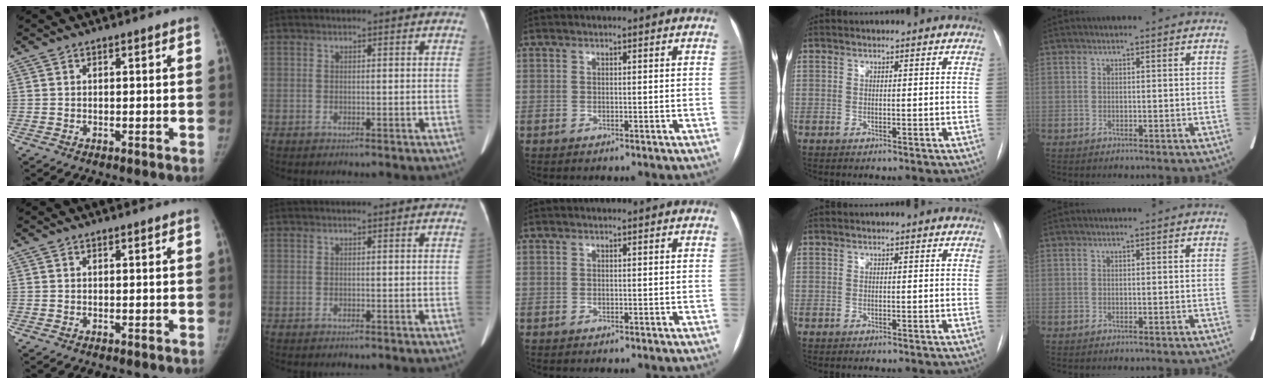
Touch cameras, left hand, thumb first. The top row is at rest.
{}